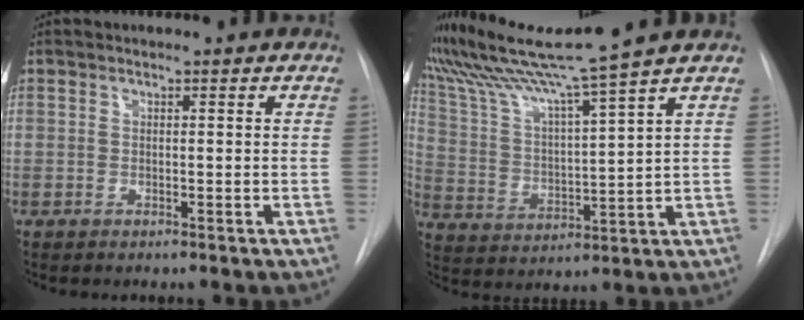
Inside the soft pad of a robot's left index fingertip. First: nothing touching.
{"total": 13.3, "force": [11.2, -2.6, 6.6], "torque": [-0.124, -0.003, 0.205]}